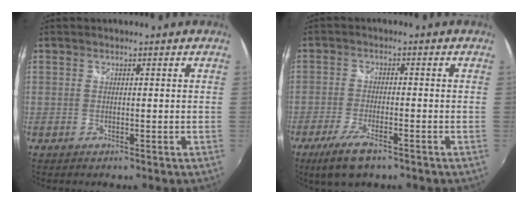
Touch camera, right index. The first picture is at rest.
{"total": 7.6, "force": [-5.0, 2.2, 5.2], "torque": [-0.129, -0.019, -0.095]}